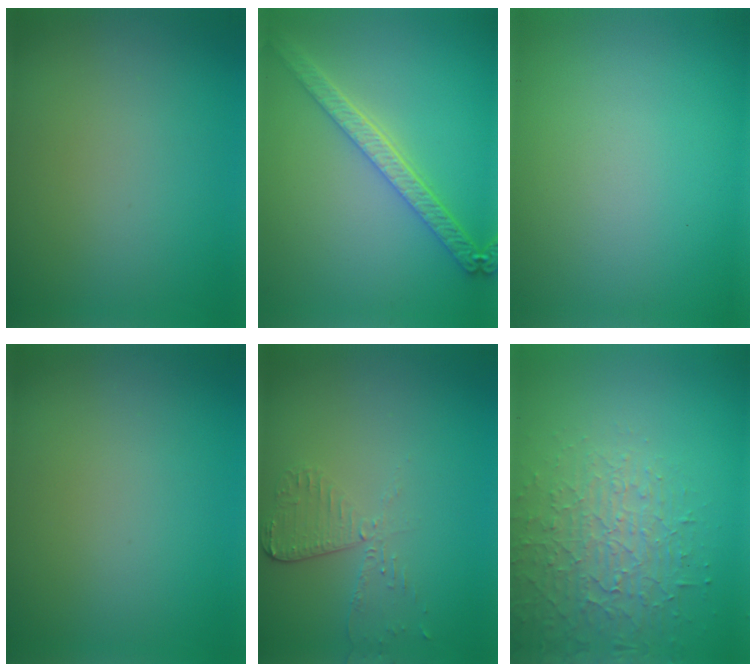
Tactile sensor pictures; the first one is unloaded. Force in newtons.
{"total": 4.4, "press": 3.4, "slide": 2.7}
{"total": 0.0}
{"total": 0.0}
{"total": 2.5, "press": 2.3, "slide": 1.2}
{"total": 4.2, "press": 3.8, "slide": 1.9}